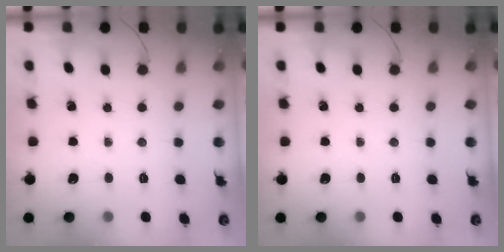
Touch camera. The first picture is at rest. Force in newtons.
{"total": 0.0}